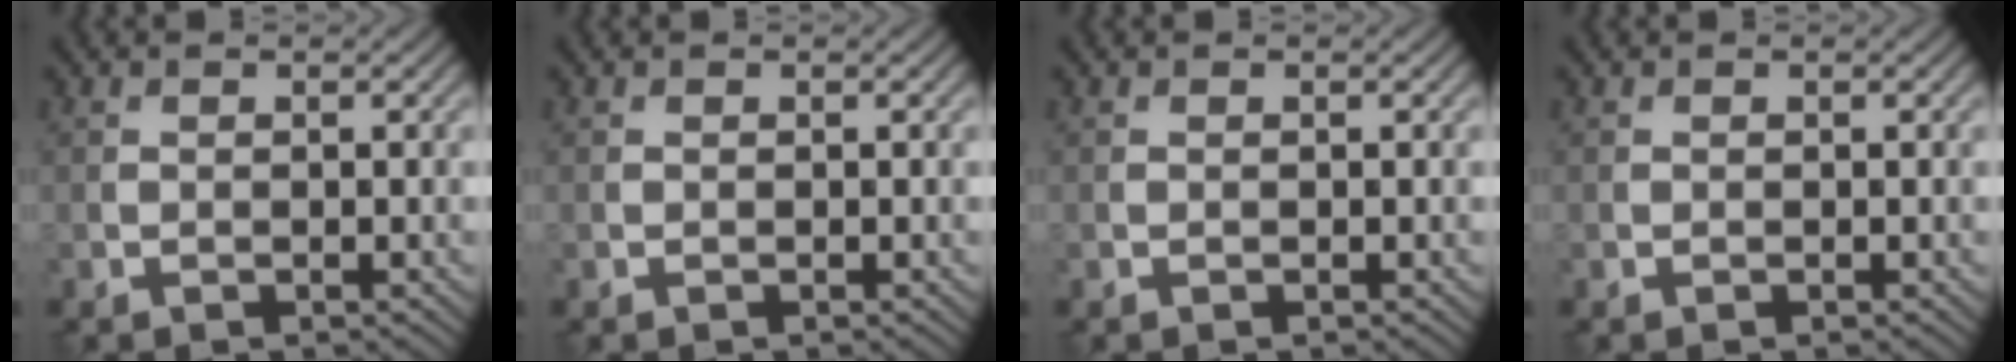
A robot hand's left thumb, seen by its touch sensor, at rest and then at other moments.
{"total": 0.0}
{"total": 0.0}
{"total": 0.0}